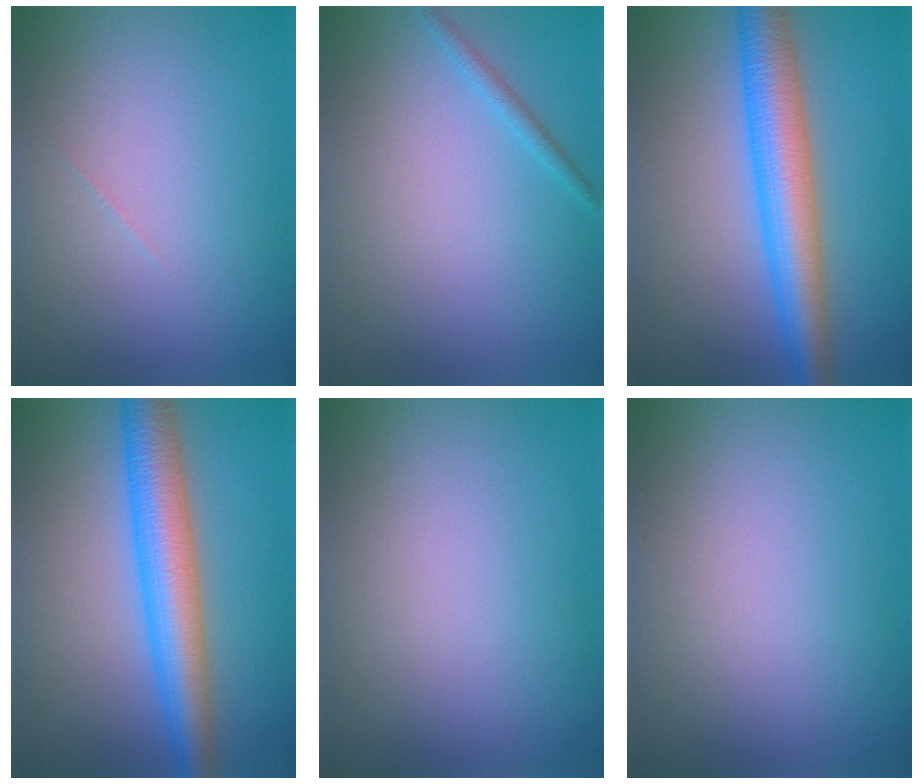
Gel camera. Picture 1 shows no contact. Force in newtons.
{"total": 1.1, "press": 1.1, "slide": 0.1}
{"total": 6.9, "press": 6.9, "slide": 0.1}
{"total": 6.9, "press": 6.9, "slide": 0.1}
{"total": 0.0}
{"total": 0.0}